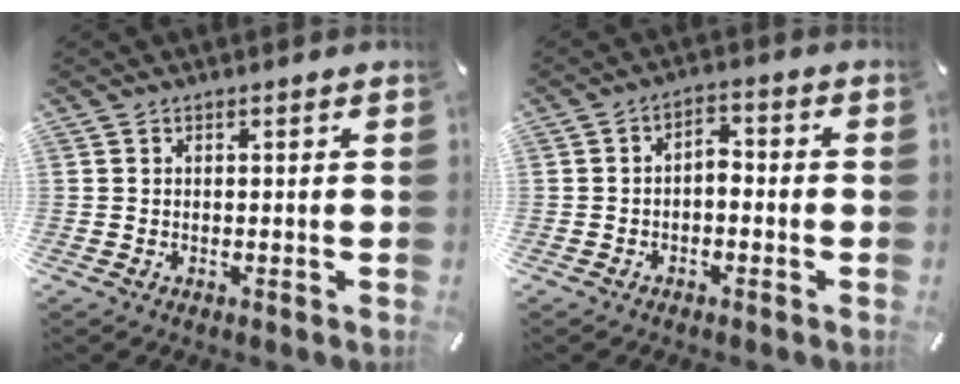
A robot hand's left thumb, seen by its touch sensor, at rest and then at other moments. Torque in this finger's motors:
{"motor_torque": [0.01, 0.02, 0.13, 0.34, 0.04]}